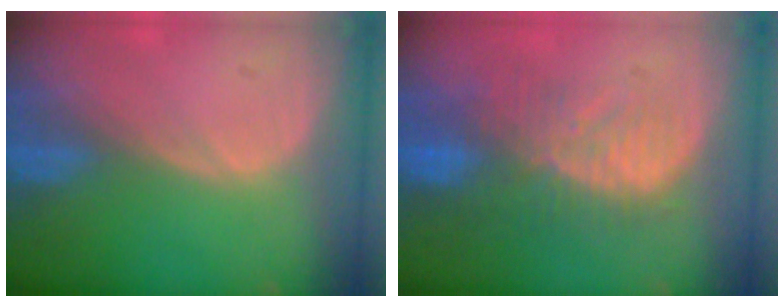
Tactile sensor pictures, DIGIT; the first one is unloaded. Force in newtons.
{"total": 10.1, "press": 8.8, "slide": 5.0}